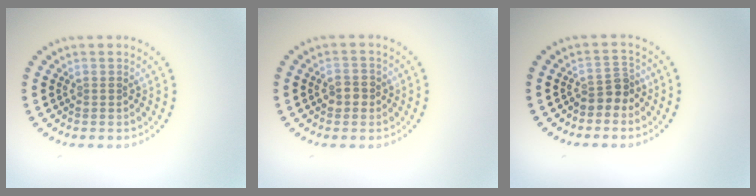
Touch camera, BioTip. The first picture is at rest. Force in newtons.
{"total": 1.7, "press": 1.7, "slide": 0.2}
{"total": 2.2, "press": 1.7, "slide": 1.4}